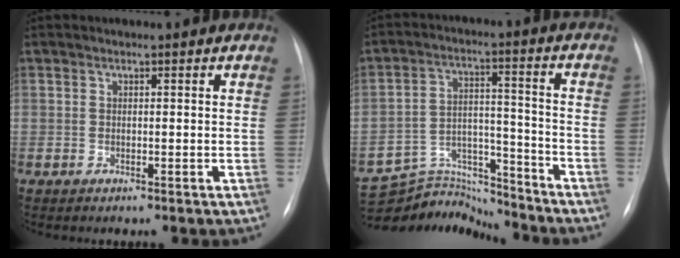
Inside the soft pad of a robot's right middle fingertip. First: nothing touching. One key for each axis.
{"total": 10.7, "fx": -10.5, "fy": 1.5, "fz": -1.0, "tx": 0.019, "ty": 0.045, "tz": -0.179}